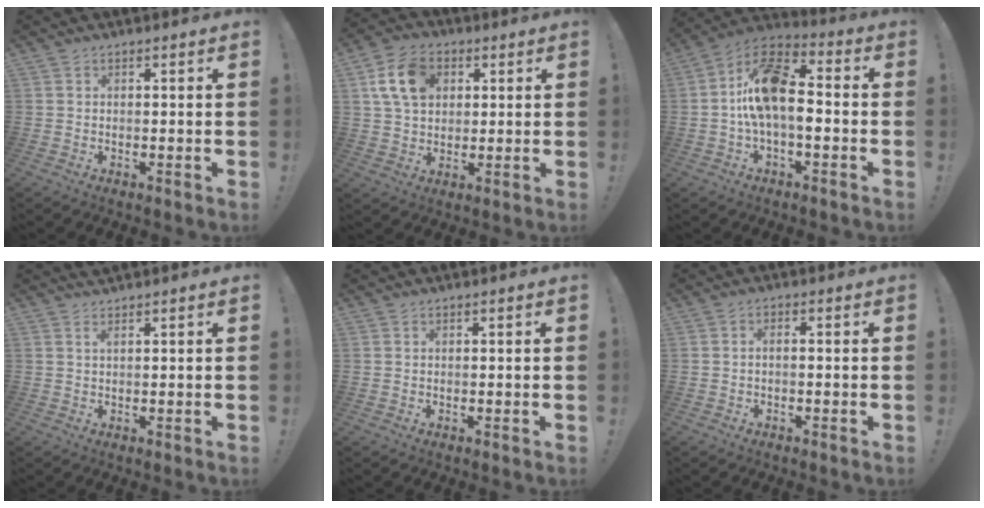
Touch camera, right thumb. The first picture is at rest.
{"total": 12.9, "force": [4.5, 9.3, 7.7], "torque": [-0.138, 0.004, 0.091]}
{"total": 14.7, "force": [-0.2, 7.8, 12.4], "torque": [-0.220, 0.020, 0.000]}
{"total": 1.2, "force": [1.0, -0.2, 0.7], "torque": [-0.016, 0.001, 0.019]}
{"total": 0.0}
{"total": 1.5, "force": [-0.9, 0.1, 1.2], "torque": [-0.022, 0.004, -0.016]}